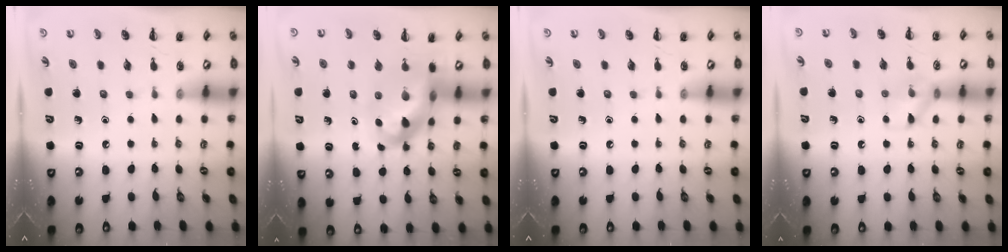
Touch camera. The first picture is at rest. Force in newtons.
{"total": 10.1, "press": 9.8, "slide": 2.5}
{"total": 0.0}
{"total": 7.2, "press": 7.2, "slide": 0.6}